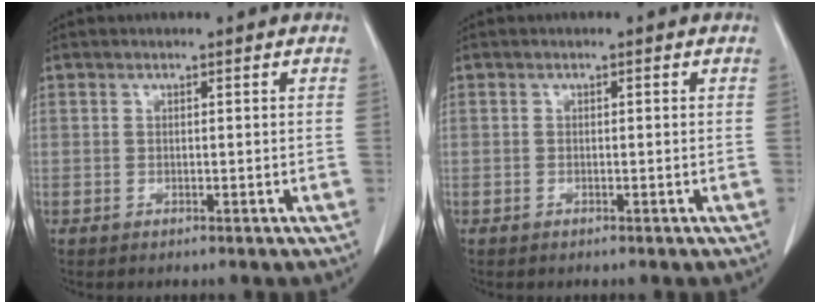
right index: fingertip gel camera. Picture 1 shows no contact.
{"total": 0.0}